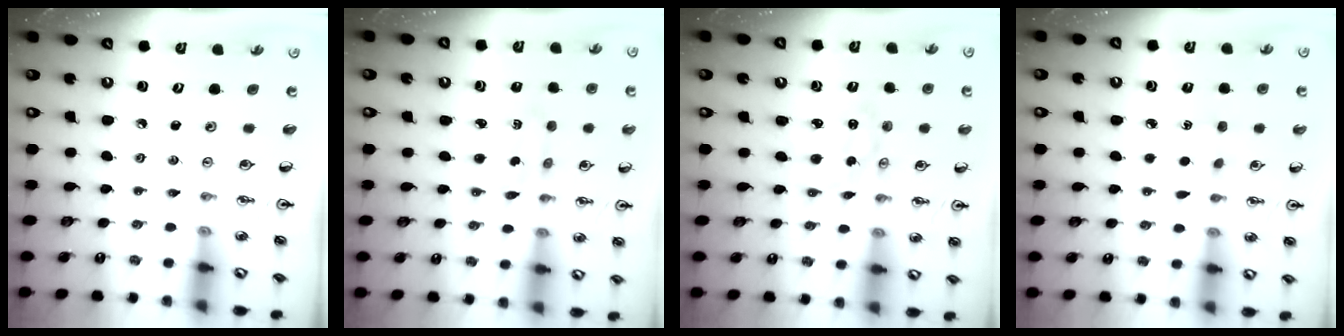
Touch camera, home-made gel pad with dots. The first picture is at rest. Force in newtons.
{"total": 2.5, "press": 2.5, "slide": 0.3}
{"total": 1.8, "press": 1.8, "slide": 0.1}
{"total": 2.9, "press": 2.9, "slide": 0.3}